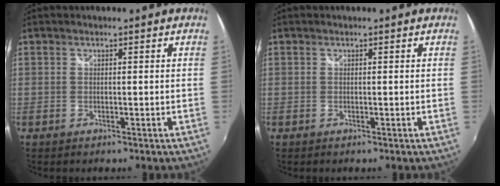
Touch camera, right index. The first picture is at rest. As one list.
[{"total": 0.0}]